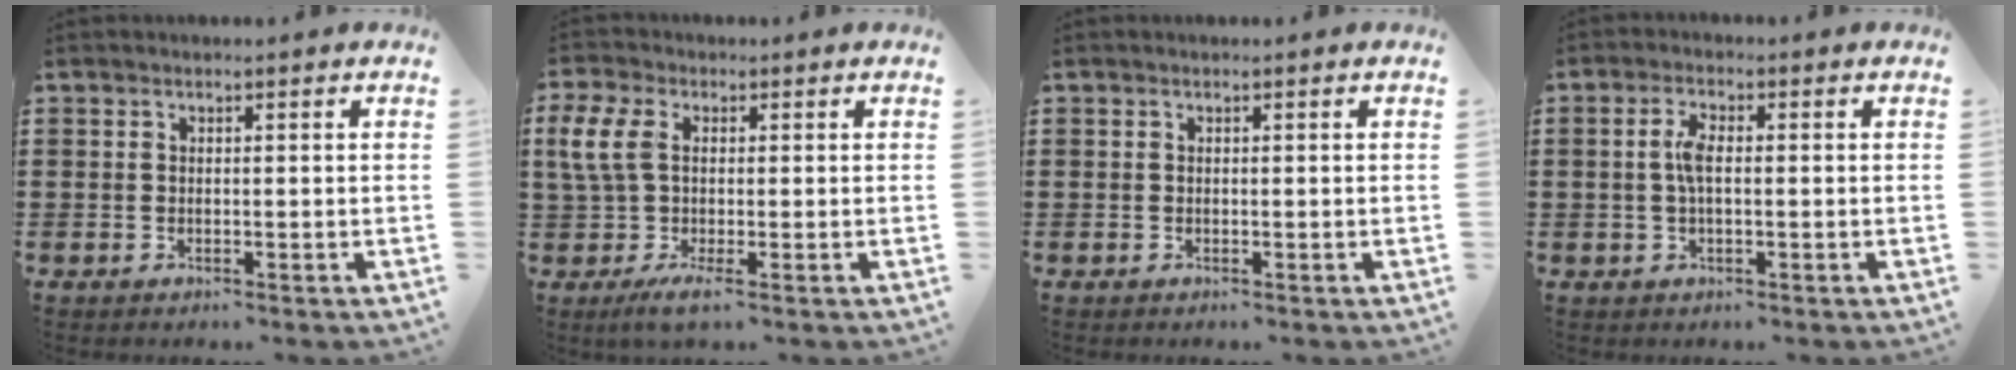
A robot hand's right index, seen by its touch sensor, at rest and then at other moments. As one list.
[{"total": 7.4, "force": [-0.3, 3.2, 6.7], "torque": [-0.155, -0.009, -0.008]}, {"total": 0.0}, {"total": 3.7, "force": [0.1, 1.4, 3.5], "torque": [-0.074, 0.002, -0.003]}]